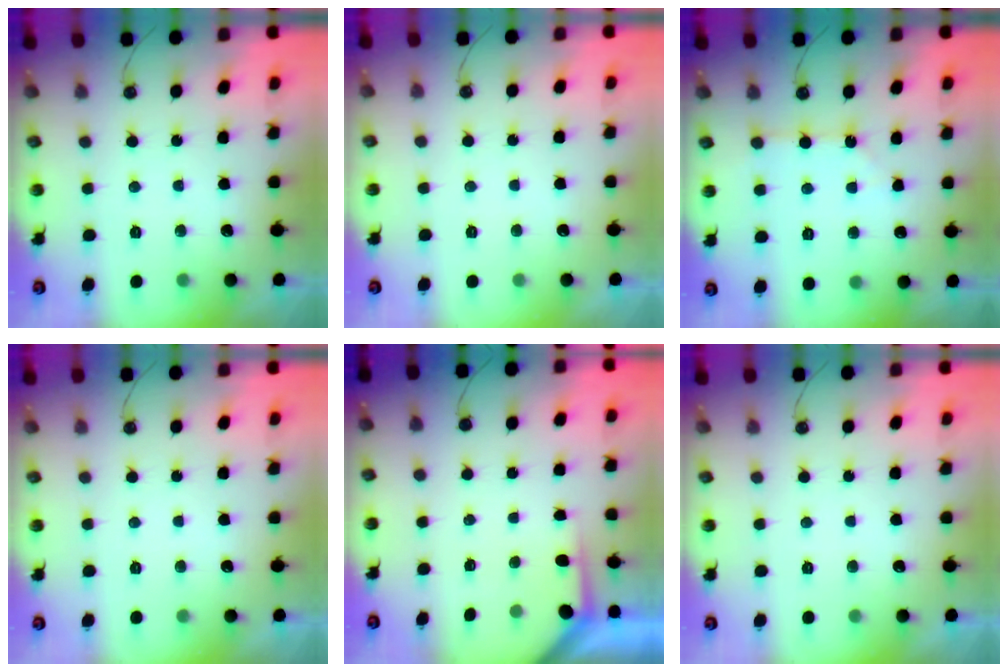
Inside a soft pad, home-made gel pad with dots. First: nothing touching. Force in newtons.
{"total": 0.0}
{"total": 2.3, "press": 2.2, "slide": 0.4}
{"total": 0.0}
{"total": 2.0, "press": 2.0, "slide": 0.2}
{"total": 0.0}